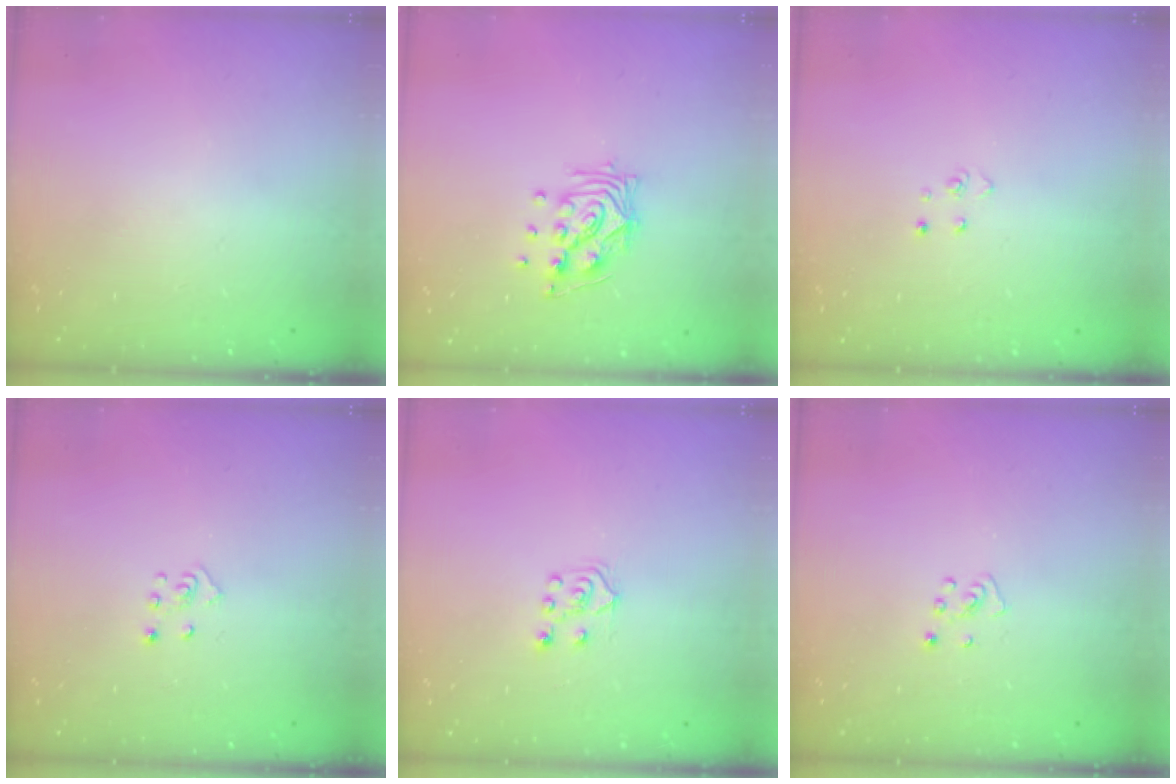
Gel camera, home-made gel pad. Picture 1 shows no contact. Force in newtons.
{"total": 10.2, "press": 10.2, "slide": 1.2}
{"total": 2.8, "press": 2.8, "slide": 0.3}
{"total": 3.4, "press": 3.4, "slide": 0.3}
{"total": 6.0, "press": 6.0, "slide": 0.4}
{"total": 4.4, "press": 4.4, "slide": 0.3}